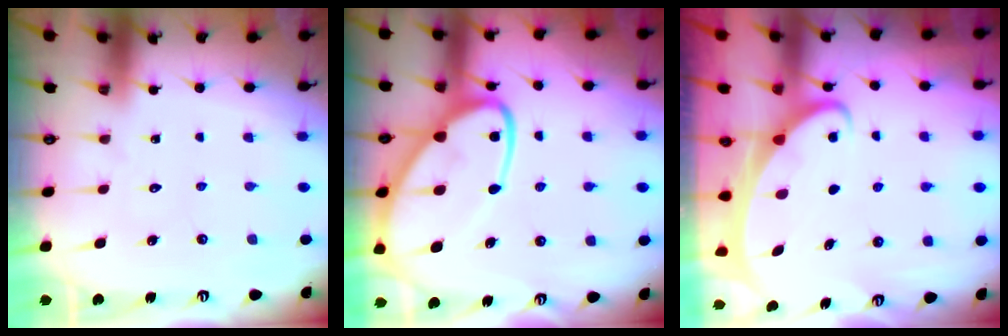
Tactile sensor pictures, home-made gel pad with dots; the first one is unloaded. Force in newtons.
{"total": 17.2, "press": 17.1, "slide": 1.4}
{"total": 2.1, "press": 2.0, "slide": 0.3}